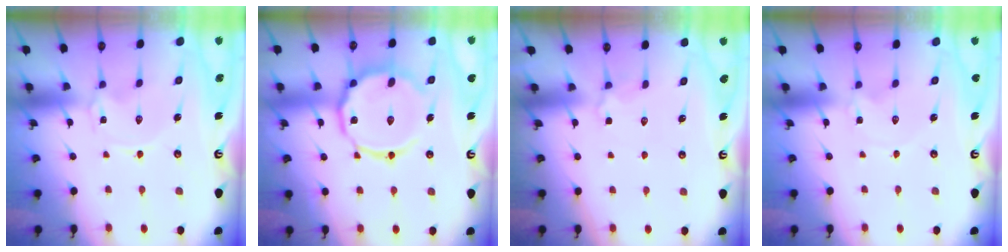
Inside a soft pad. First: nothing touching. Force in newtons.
{"total": 14.2, "press": 14.2, "slide": 1.0}
{"total": 4.8, "press": 4.6, "slide": 1.1}
{"total": 0.0}